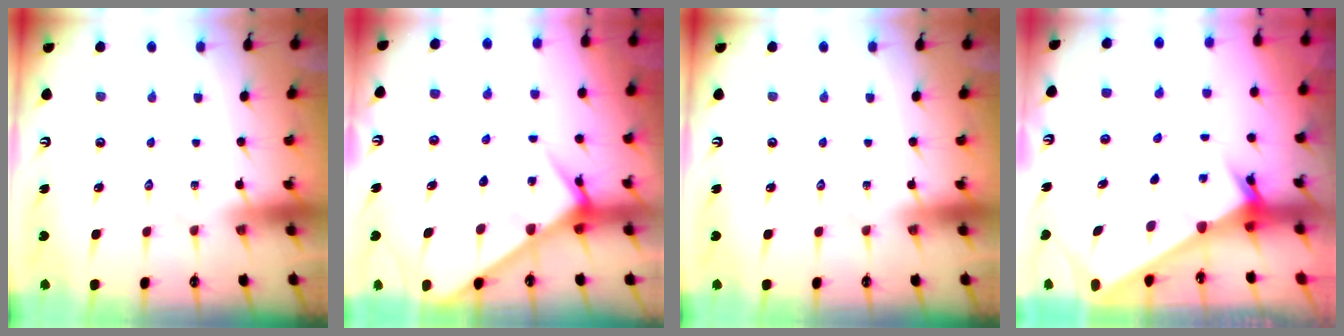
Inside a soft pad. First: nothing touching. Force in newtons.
{"total": 5.3, "press": 5.2, "slide": 0.6}
{"total": 0.0}
{"total": 2.7, "press": 2.7, "slide": 0.2}